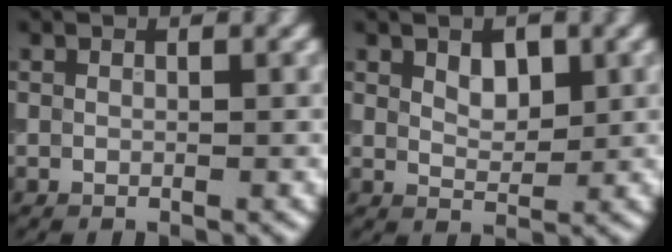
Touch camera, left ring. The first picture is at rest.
{"total": 2.4, "force": [1.1, 1.4, 1.7], "torque": [-0.026, 0.000, 0.021]}